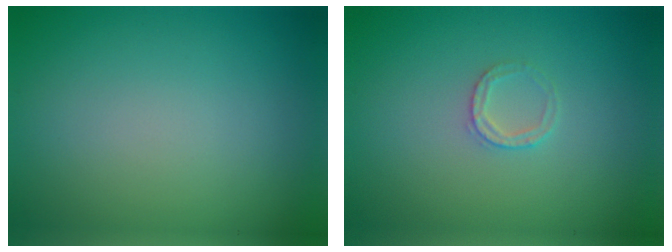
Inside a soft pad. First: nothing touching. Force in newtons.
{"total": 1.4, "press": 1.3, "slide": 0.2}